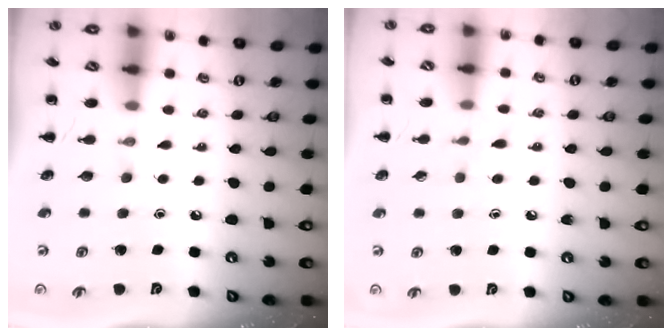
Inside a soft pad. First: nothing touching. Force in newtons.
{"total": 6.0, "press": 5.7, "slide": 2.0}